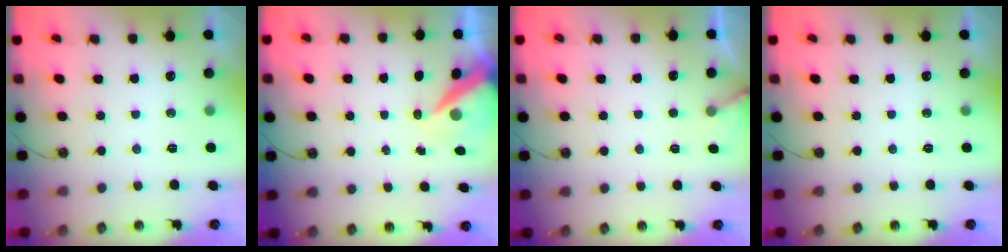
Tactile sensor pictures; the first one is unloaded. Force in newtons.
{"total": 8.4, "press": 8.3, "slide": 1.0}
{"total": 3.4, "press": 3.4, "slide": 0.2}
{"total": 0.0}